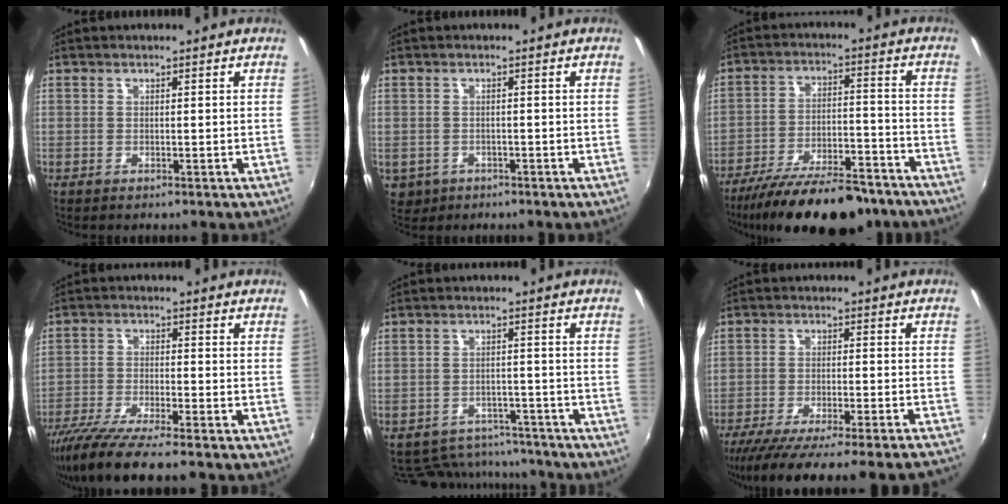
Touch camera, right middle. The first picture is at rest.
{"total": 5.3, "force": [-1.9, 4.5, 2.0], "torque": [-0.053, -0.011, -0.019]}
{"total": 21.0, "force": [-16.9, 6.1, 10.8], "torque": [-0.195, -0.027, -0.249]}
{"total": 11.3, "force": [-9.4, 0.6, 6.2], "torque": [-0.134, -0.039, -0.166]}
{"total": 12.7, "force": [-10.8, 5.8, 3.1], "torque": [-0.080, 0.017, -0.138]}
{"total": 20.6, "force": [-18.7, -0.3, 8.7], "torque": [-0.154, -0.044, -0.271]}